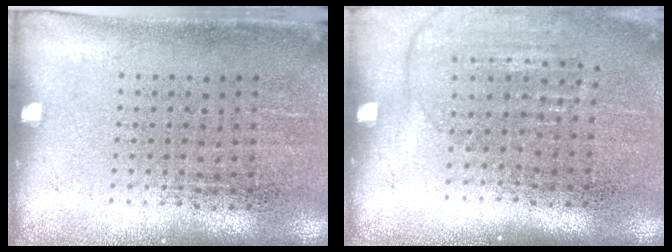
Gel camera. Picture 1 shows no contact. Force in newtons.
{"total": 1.3, "press": 1.2, "slide": 0.6}